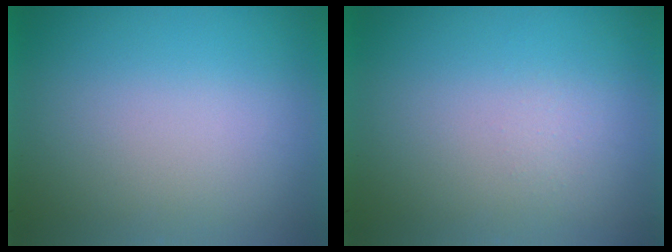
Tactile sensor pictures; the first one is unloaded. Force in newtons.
{"total": 1.3}